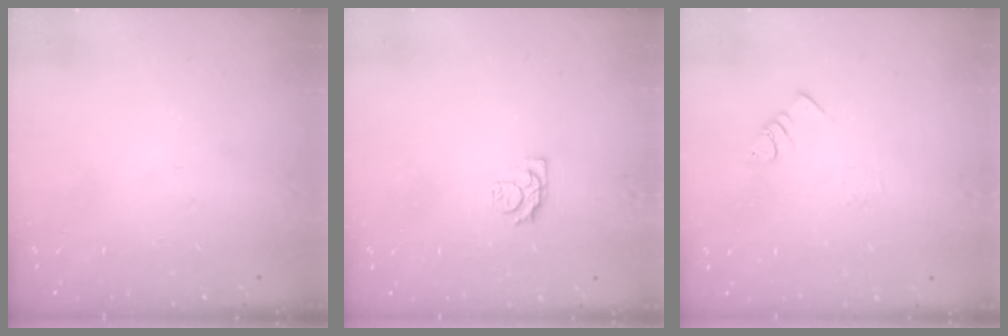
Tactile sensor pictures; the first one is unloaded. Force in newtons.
{"total": 3.9, "press": 3.9, "slide": 0.5}
{"total": 2.6, "press": 2.6, "slide": 0.3}